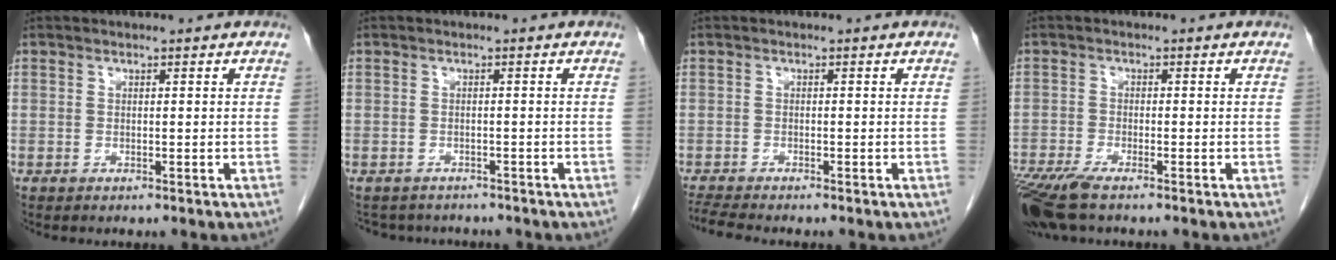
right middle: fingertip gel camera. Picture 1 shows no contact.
{"total": 5.5, "force": [-5.1, 2.1, 0.6], "torque": [-0.005, 0.002, -0.065]}
{"total": 3.3, "force": [-3.1, -0.5, 1.0], "torque": [-0.025, -0.016, -0.056]}
{"total": 6.9, "force": [-5.3, 1.0, 4.4], "torque": [-0.085, -0.018, -0.098]}